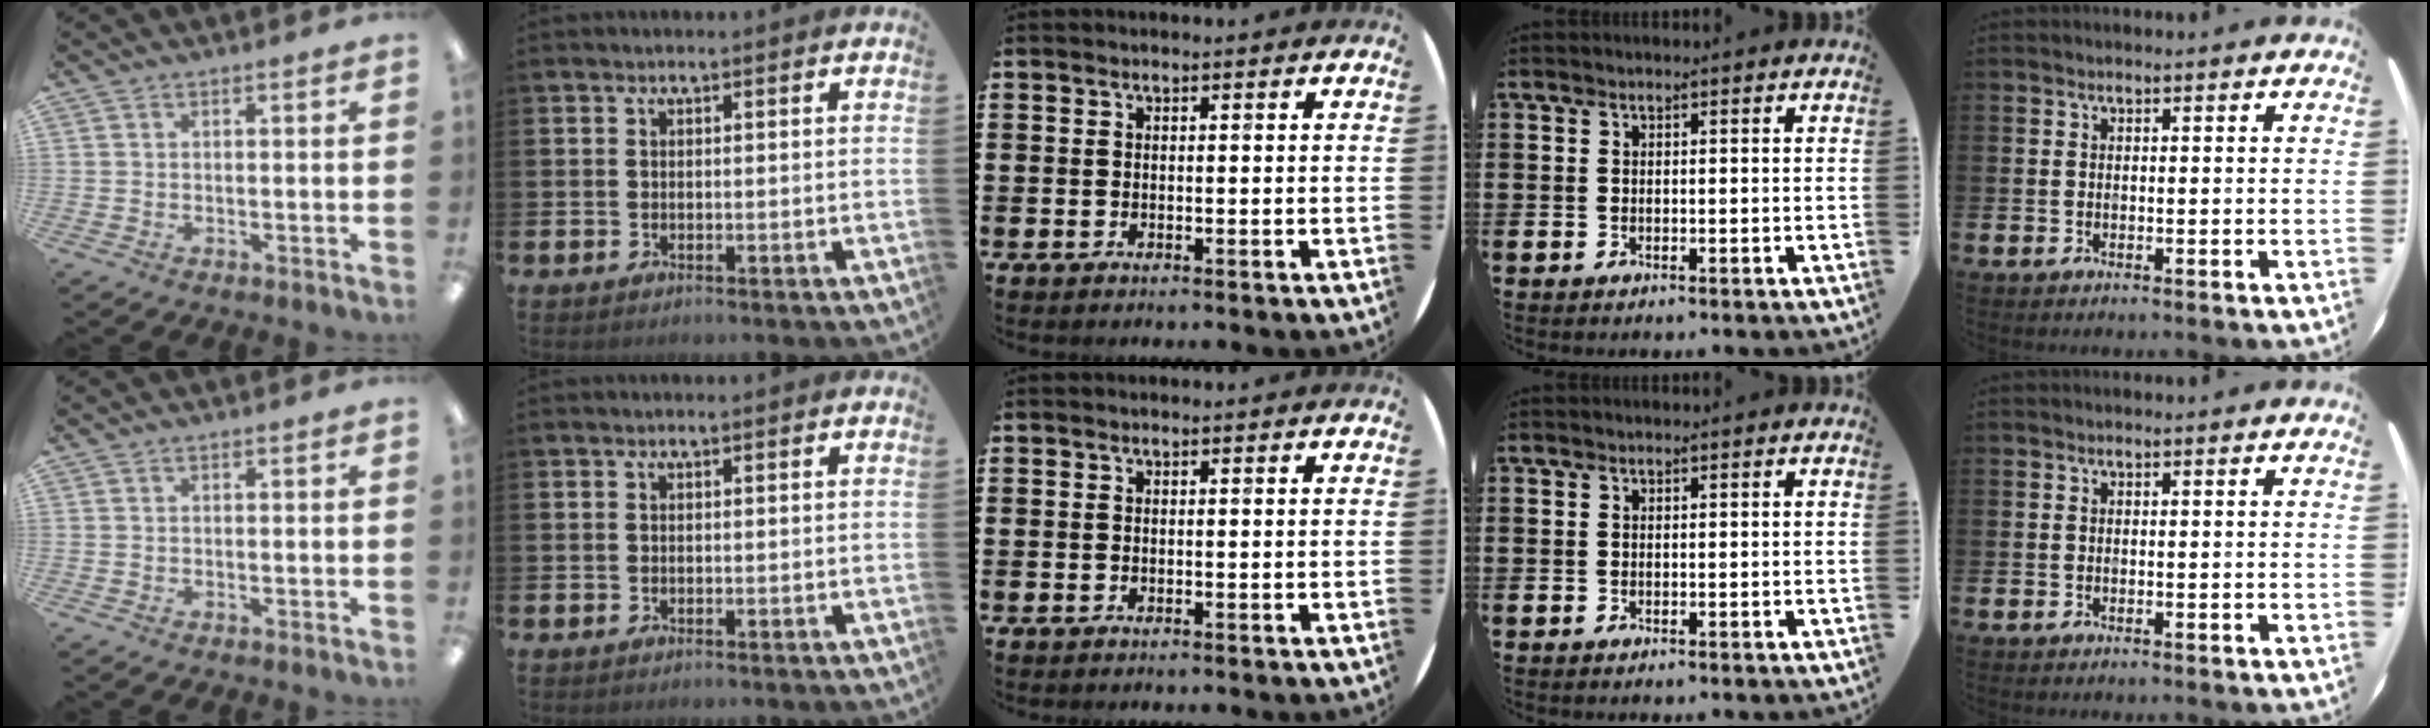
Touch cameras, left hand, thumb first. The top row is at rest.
{}